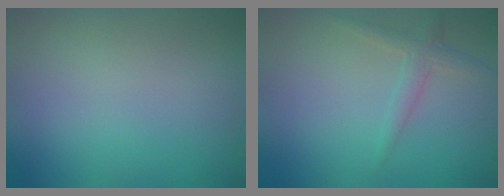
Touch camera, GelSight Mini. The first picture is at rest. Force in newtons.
{"total": 1.4, "press": 1.4, "slide": 0.0}